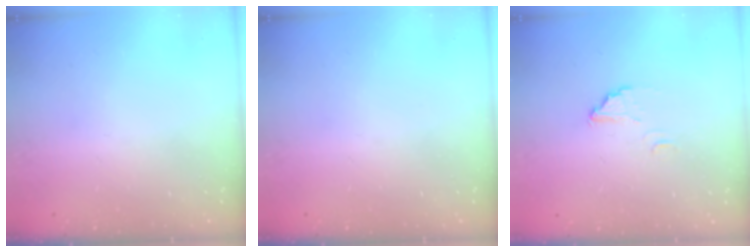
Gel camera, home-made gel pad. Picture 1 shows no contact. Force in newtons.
{"total": 0.0}
{"total": 4.7, "press": 4.7, "slide": 0.3}